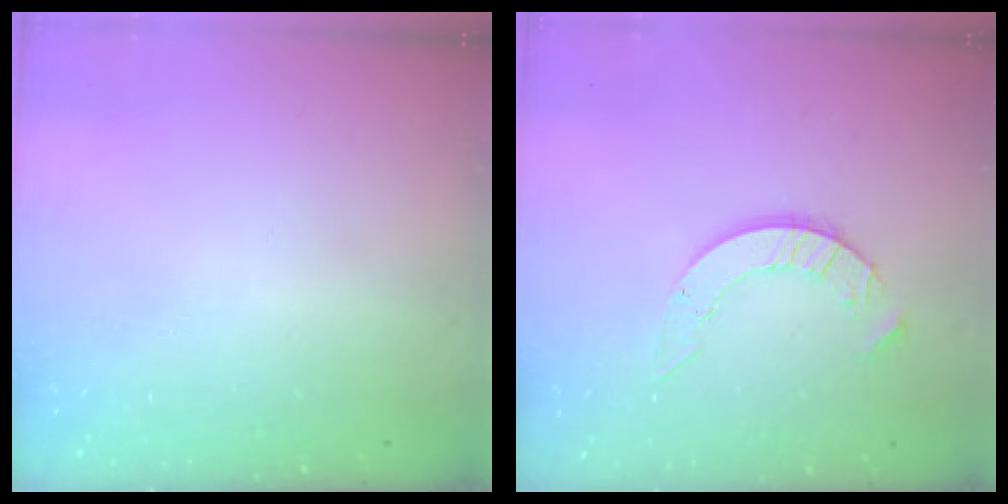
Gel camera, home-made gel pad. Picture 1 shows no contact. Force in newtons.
{"total": 7.0, "press": 7.0, "slide": 0.4}